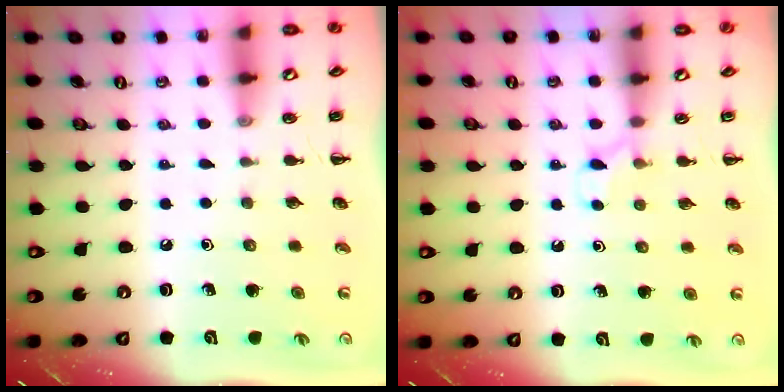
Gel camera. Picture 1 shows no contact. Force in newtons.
{"total": 4.2, "press": 4.0, "slide": 1.3}